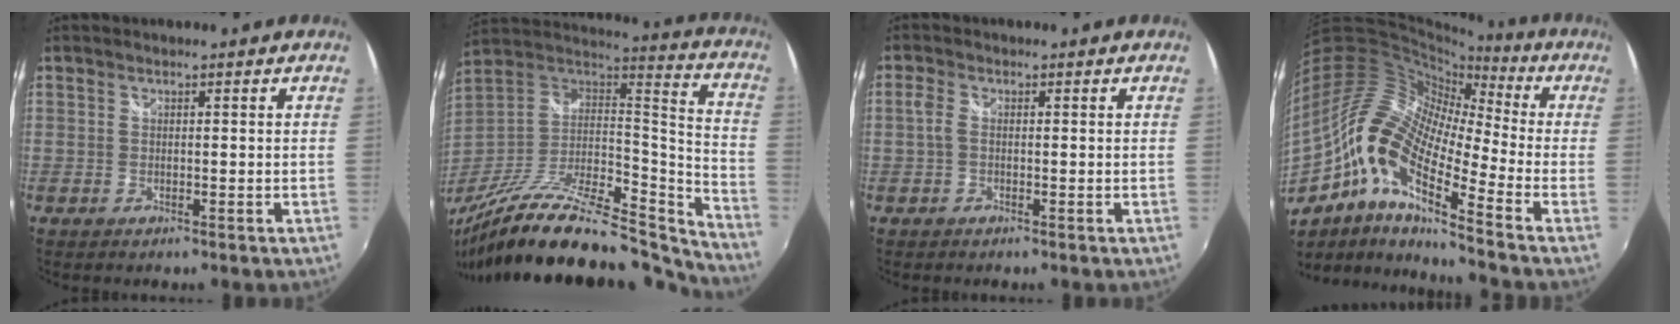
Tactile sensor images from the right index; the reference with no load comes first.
{"total": 29.5, "force": [-24.5, 7.7, 14.7], "torque": [-0.228, -0.028, -0.390]}
{"total": 1.9, "force": [0.0, 1.1, 1.6], "torque": [-0.038, 0.004, -0.003]}
{"total": 18.0, "force": [-6.6, 5.7, 15.8], "torque": [-0.263, -0.009, -0.152]}